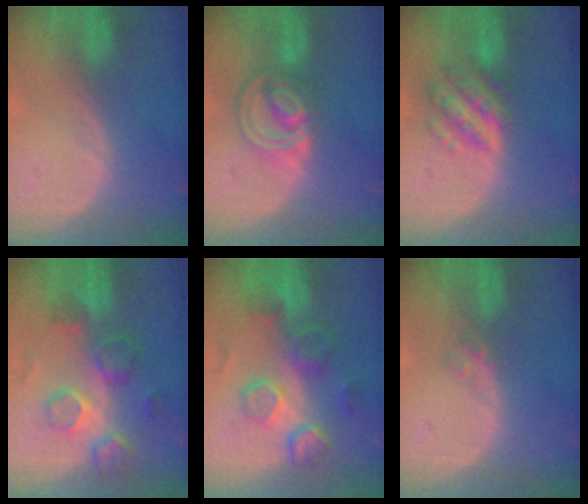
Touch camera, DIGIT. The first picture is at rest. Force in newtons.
{"total": 8.5, "press": 7.1, "slide": 4.6}
{"total": 7.6, "press": 7.6, "slide": 0.6}
{"total": 8.7, "press": 8.4, "slide": 2.2}
{"total": 10.4, "press": 9.0, "slide": 5.1}
{"total": 1.2, "press": 1.2, "slide": 0.2}